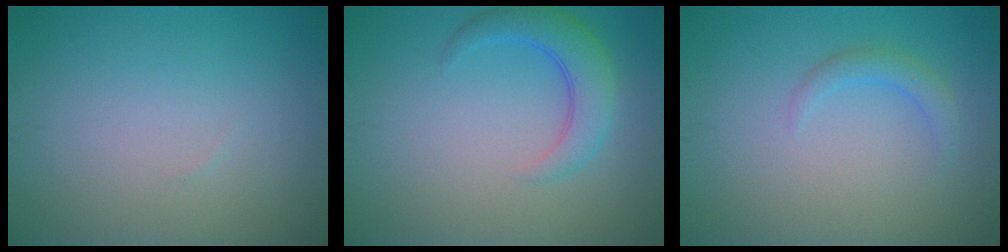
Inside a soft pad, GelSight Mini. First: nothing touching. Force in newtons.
{"total": 3.8, "press": 3.7, "slide": 0.3}
{"total": 1.6, "press": 1.6, "slide": 0.0}